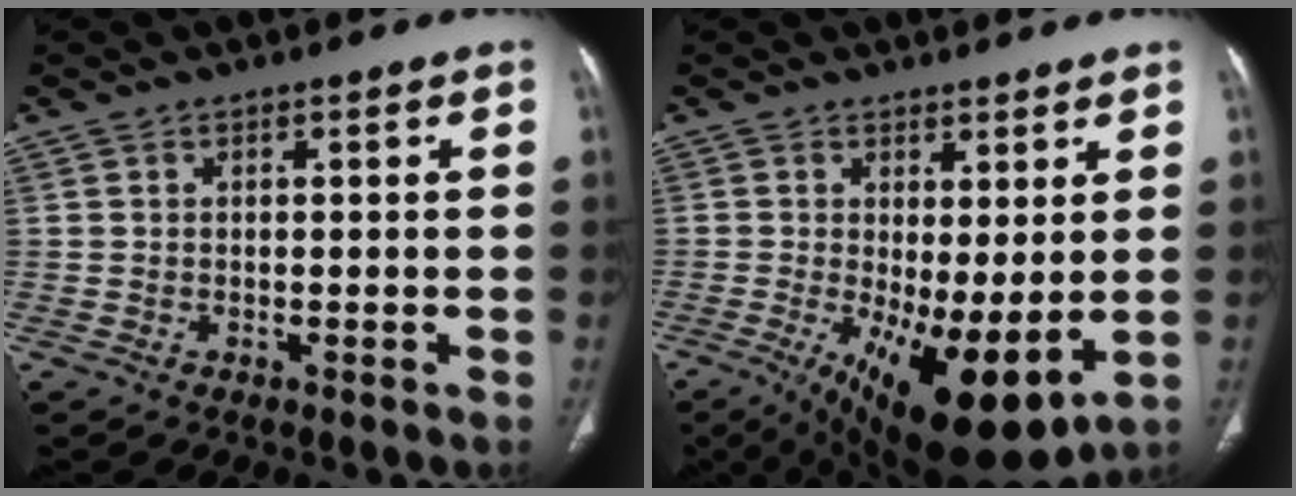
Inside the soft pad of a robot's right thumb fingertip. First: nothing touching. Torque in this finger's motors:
{"motor_torque": [-0.30, 1.78, 0.24, -0.02, 0.40]}